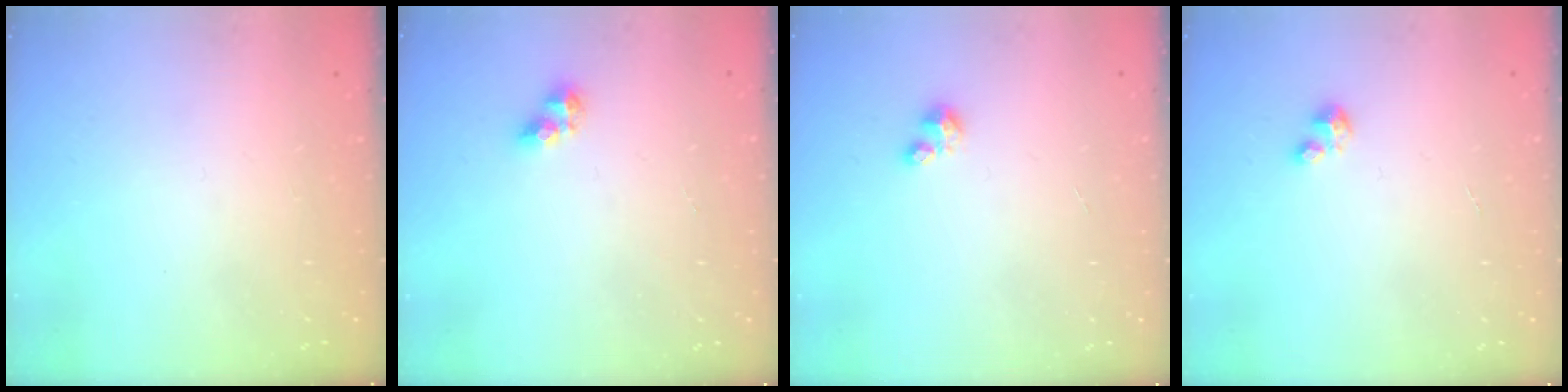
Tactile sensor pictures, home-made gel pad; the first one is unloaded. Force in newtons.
{"total": 6.7, "press": 6.7, "slide": 0.8}
{"total": 2.5, "press": 2.5, "slide": 0.3}
{"total": 2.0, "press": 2.0, "slide": 0.2}